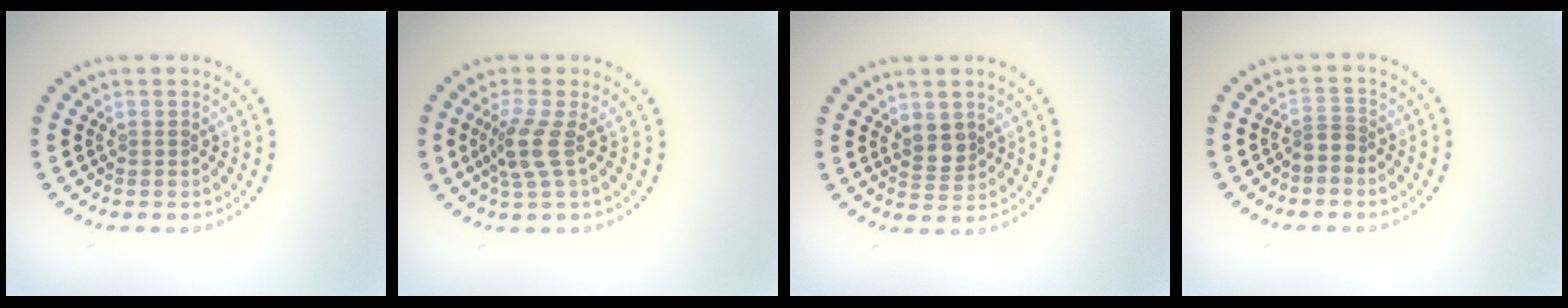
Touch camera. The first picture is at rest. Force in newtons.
{"total": 2.7, "press": 2.1, "slide": 1.8}
{"total": 2.0, "press": 1.9, "slide": 0.8}
{"total": 1.8, "press": 1.2, "slide": 1.3}